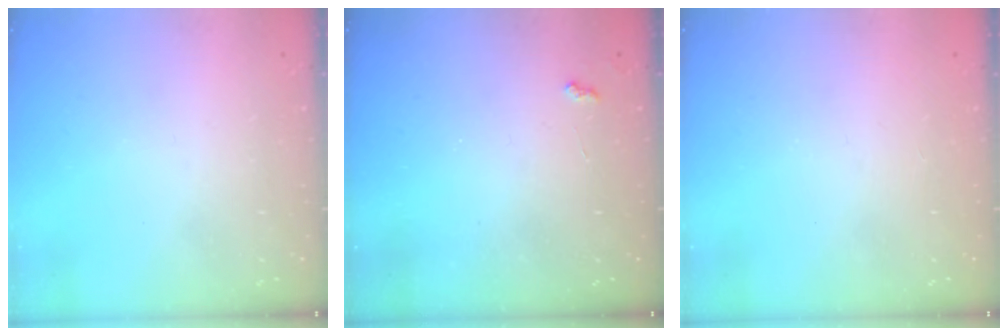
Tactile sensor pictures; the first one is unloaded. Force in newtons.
{"total": 4.0, "press": 4.0, "slide": 0.4}
{"total": 1.3, "press": 1.0, "slide": 0.7}